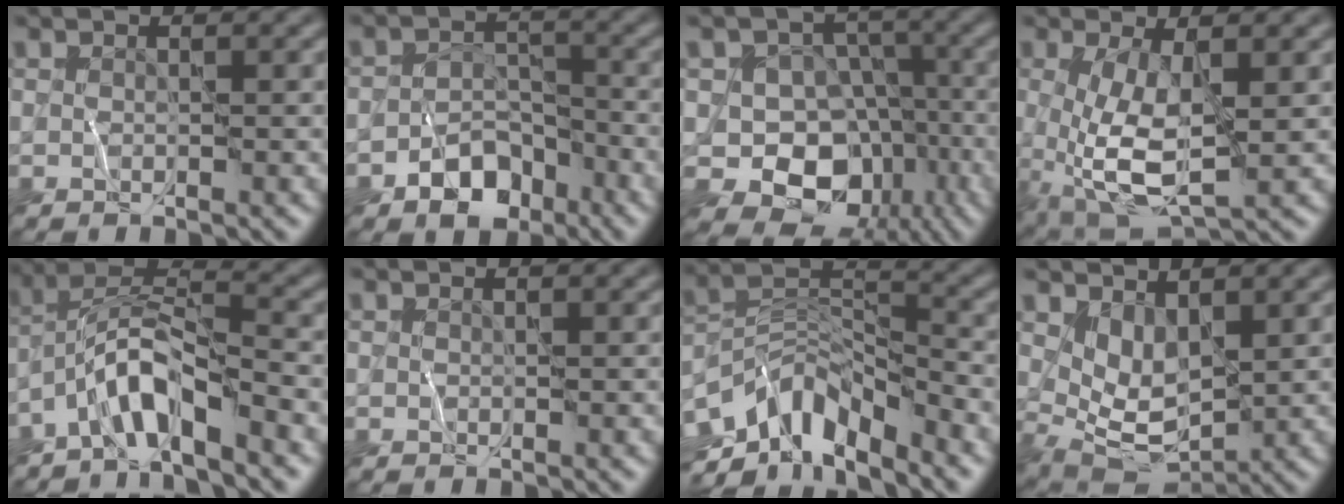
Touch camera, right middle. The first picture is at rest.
{"total": 4.7, "force": [-2.8, 3.1, 2.1], "torque": [-0.022, -0.001, -0.053]}
{"total": 11.3, "force": [-5.0, 9.1, 4.5], "torque": [-0.055, -0.001, -0.093]}
{"total": 6.4, "force": [-0.2, 2.4, 6.0], "torque": [-0.141, -0.013, -0.001]}
{"total": 5.3, "force": [-3.7, 1.2, 3.6], "torque": [-0.064, 0.011, -0.080]}
{"total": 0.0}
{"total": 8.2, "force": [-5.3, 3.5, 5.2], "torque": [-0.080, 0.000, -0.111]}
{"total": 4.1, "force": [1.9, 2.2, 2.9], "torque": [-0.062, -0.016, 0.043]}